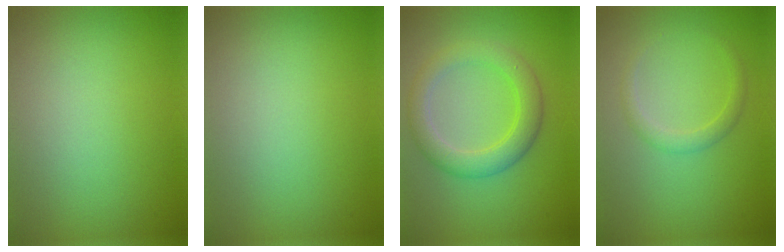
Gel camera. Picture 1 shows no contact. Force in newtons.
{"total": 0.0}
{"total": 4.1, "press": 4.1, "slide": 0.3}
{"total": 1.6, "press": 1.6, "slide": 0.1}